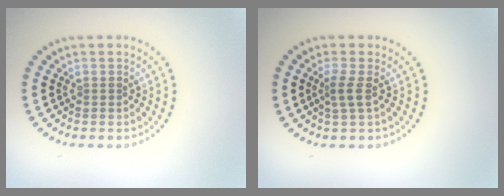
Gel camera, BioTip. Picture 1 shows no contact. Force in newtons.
{"total": 1.6, "press": 1.2, "slide": 1.0}